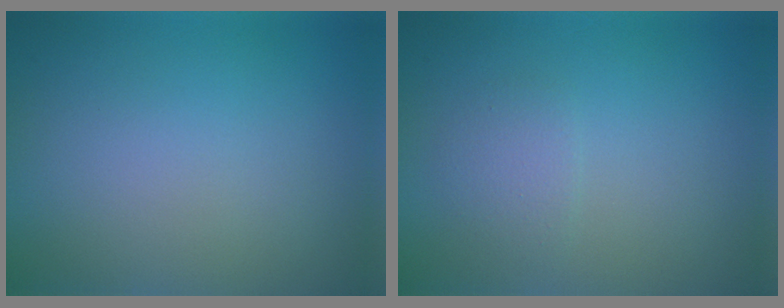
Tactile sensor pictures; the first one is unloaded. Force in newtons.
{"total": 1.4, "press": 1.4, "slide": 0.0}